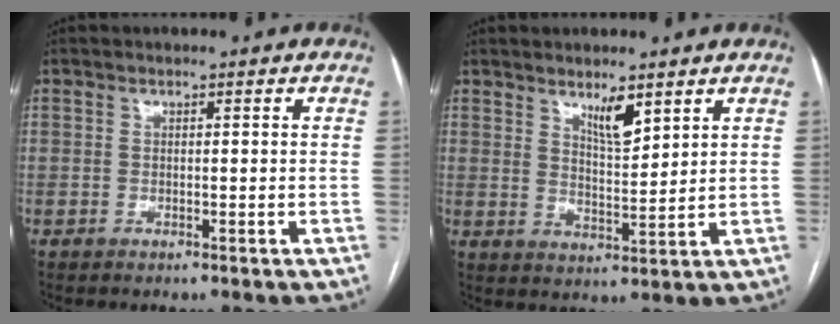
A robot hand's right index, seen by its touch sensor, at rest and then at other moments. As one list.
[{"total": 4.8, "force": [3.3, 1.1, 3.4], "torque": [-0.065, -0.009, 0.063]}]